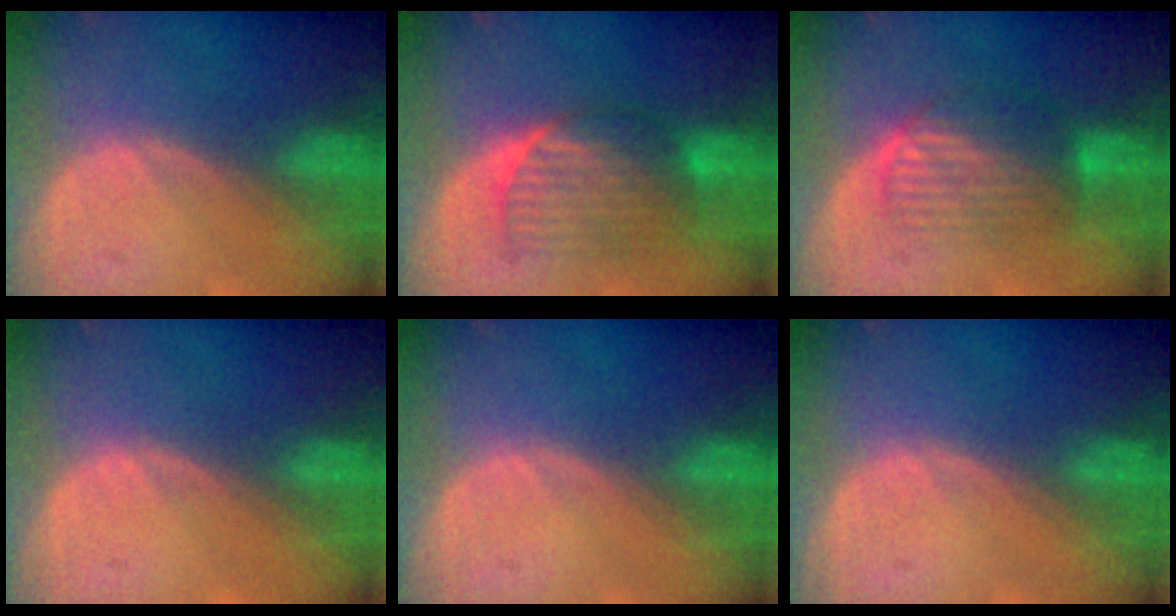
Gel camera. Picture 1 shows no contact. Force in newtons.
{"total": 6.9, "press": 6.9, "slide": 0.4}
{"total": 6.6, "press": 6.3, "slide": 1.9}
{"total": 0.7, "press": 0.1, "slide": 0.7}
{"total": 0.0}
{"total": 0.0}